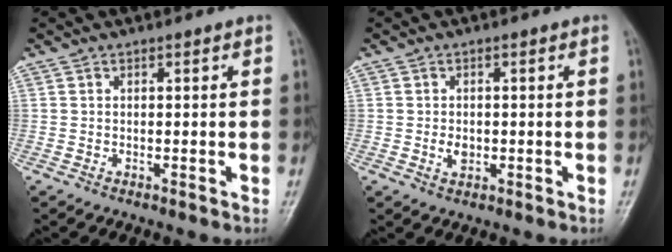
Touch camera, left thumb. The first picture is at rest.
{"total": 2.5, "force": [-0.4, 1.8, 1.7], "torque": [-0.024, 0.000, -0.005]}